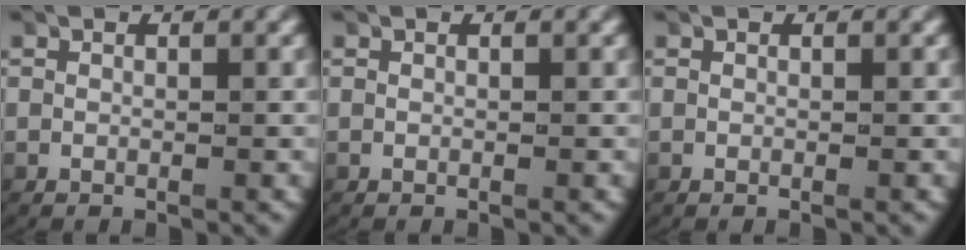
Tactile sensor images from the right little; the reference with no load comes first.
{"total": 0.0}
{"total": 0.0}